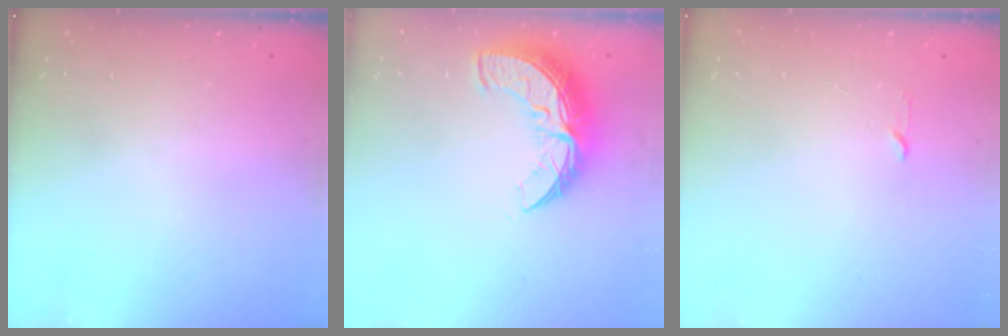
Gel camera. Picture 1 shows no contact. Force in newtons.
{"total": 11.3, "press": 11.3, "slide": 0.8}
{"total": 2.3, "press": 2.2, "slide": 0.3}